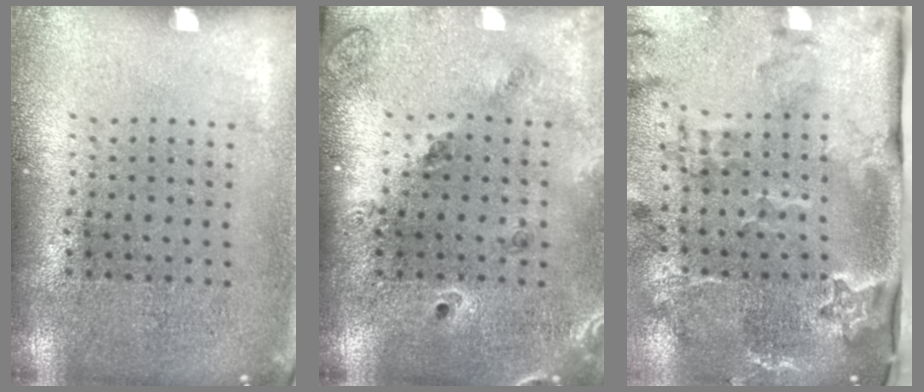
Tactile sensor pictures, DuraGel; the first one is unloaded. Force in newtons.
{"total": 1.3, "press": 1.3, "slide": 0.5}
{"total": 3.6, "press": 2.4, "slide": 2.6}